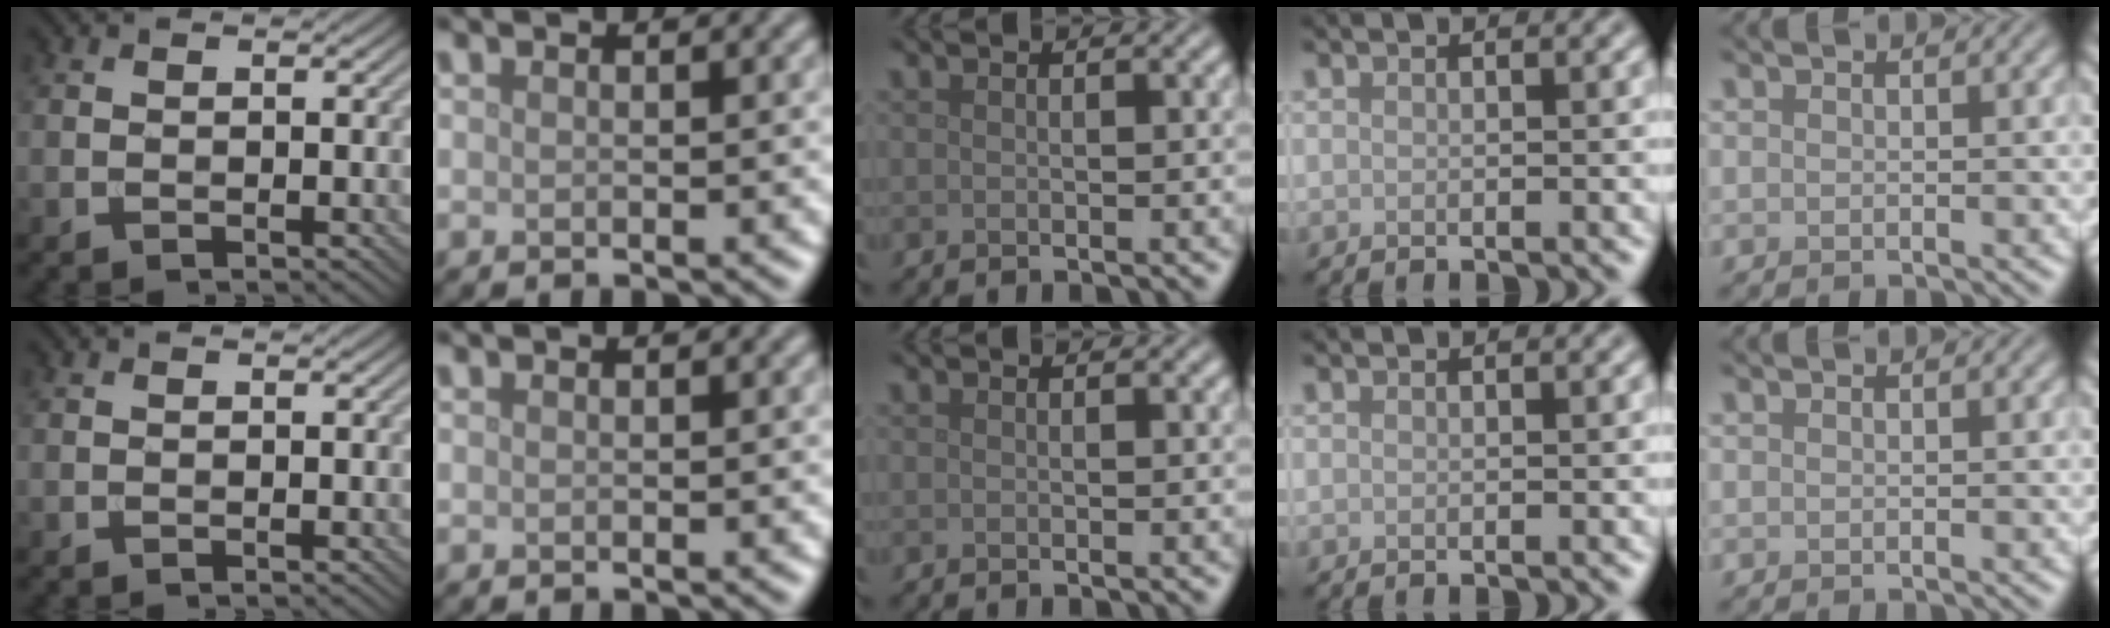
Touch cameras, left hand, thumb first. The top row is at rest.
{}